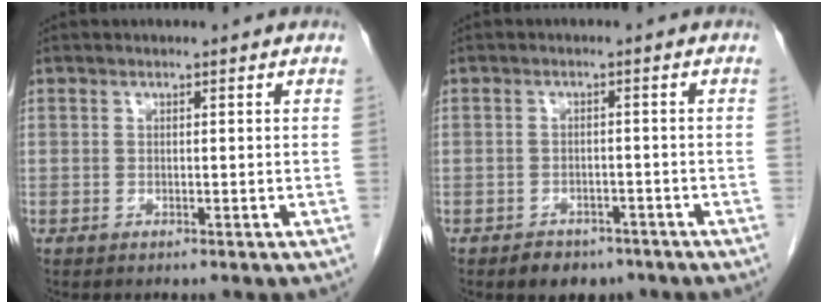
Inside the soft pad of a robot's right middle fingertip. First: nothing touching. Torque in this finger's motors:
{"motor_torque": [0.02, -0.01, 0.00, 0.00]}